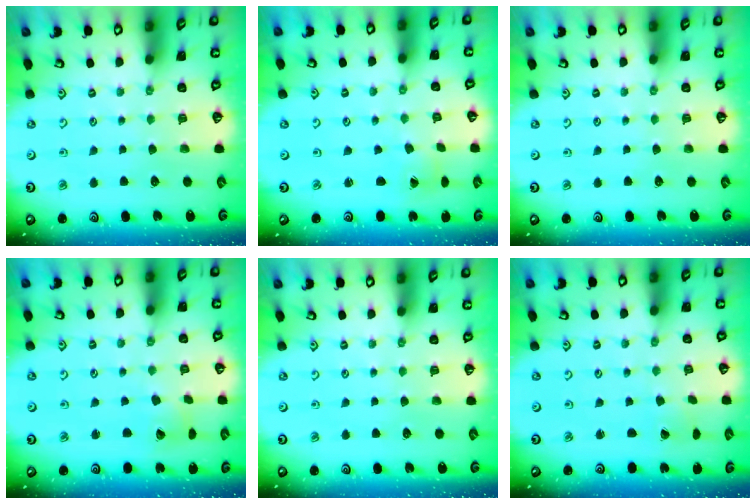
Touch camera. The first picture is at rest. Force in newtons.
{"total": 0.7, "press": 0.7, "slide": 0.1}
{"total": 0.0}
{"total": 4.9, "press": 4.9, "slide": 0.4}
{"total": 0.0}
{"total": 0.0}